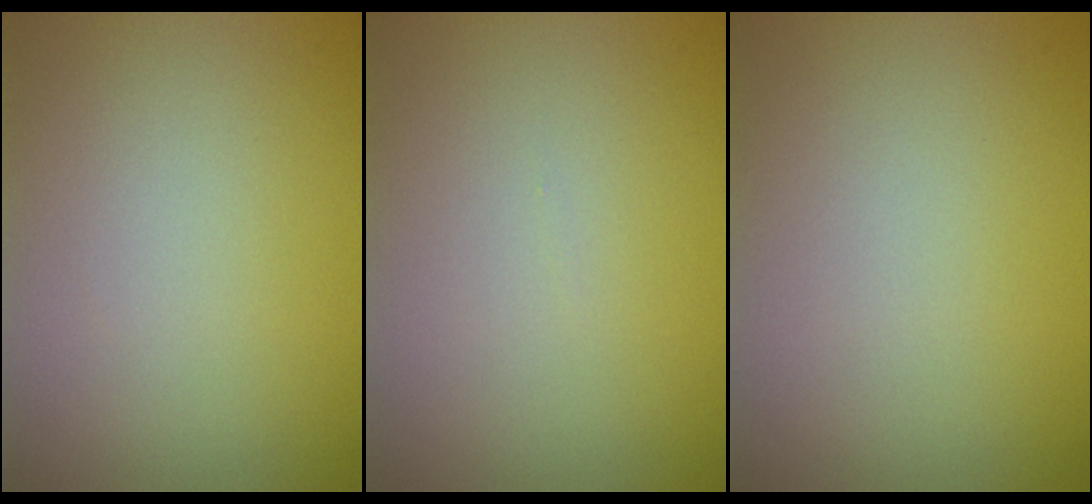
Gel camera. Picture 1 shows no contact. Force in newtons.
{"total": 0.0}
{"total": 0.0}